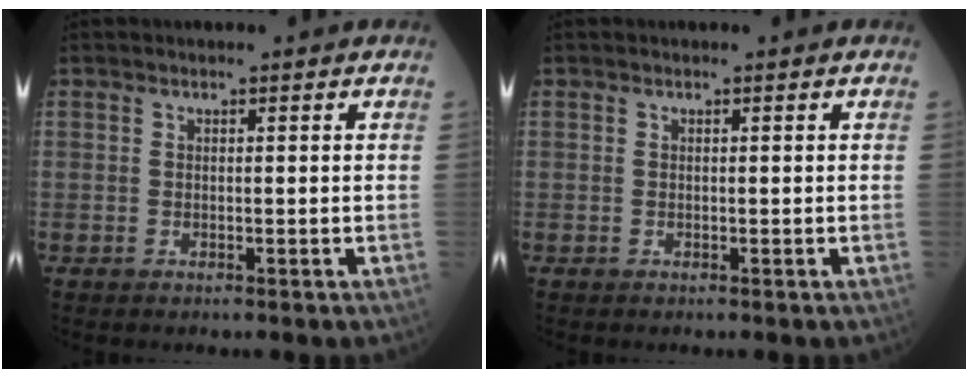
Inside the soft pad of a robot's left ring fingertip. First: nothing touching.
{"total": 0.0}